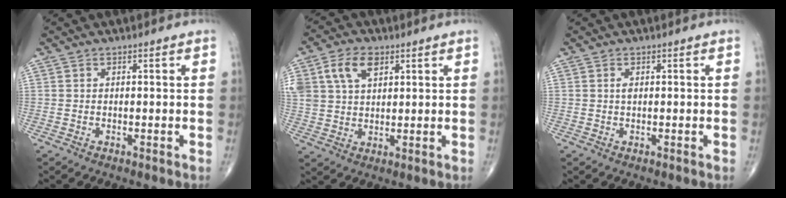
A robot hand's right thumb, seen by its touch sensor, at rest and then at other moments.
{"total": 9.8, "force": [4.2, 6.1, 6.3], "torque": [-0.121, -0.002, 0.084]}
{"total": 0.9, "force": [0.2, 0.5, 0.7], "torque": [-0.014, 0.002, 0.005]}